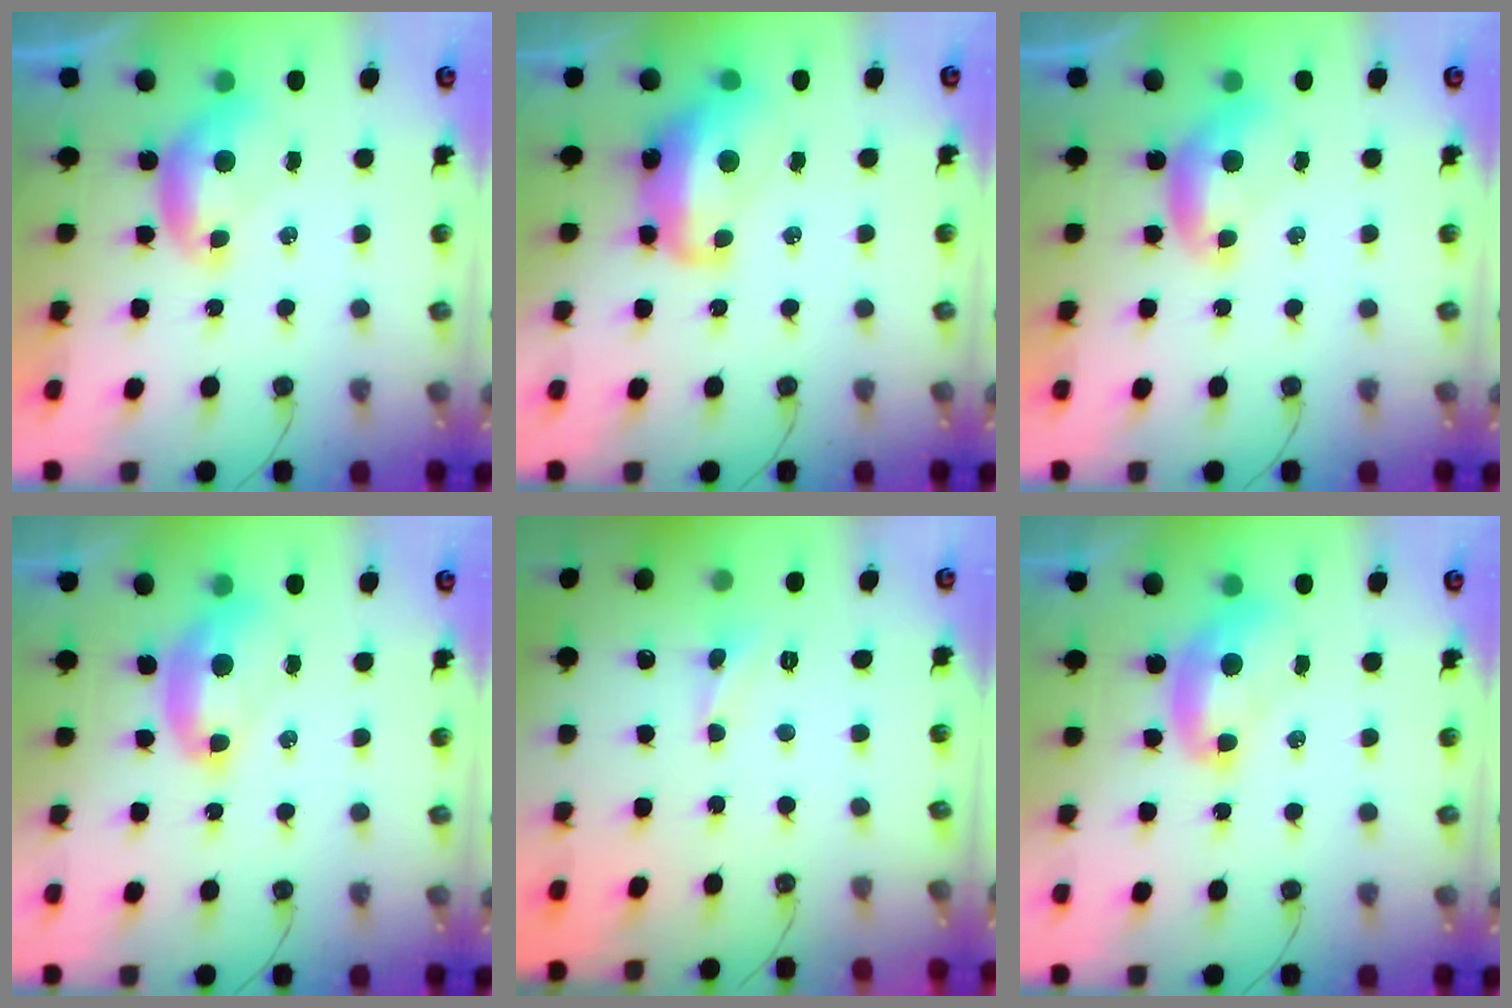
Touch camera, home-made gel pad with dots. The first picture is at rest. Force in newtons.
{"total": 6.7, "press": 6.6, "slide": 1.2}
{"total": 0.0}
{"total": 2.7, "press": 2.6, "slide": 0.6}
{"total": 1.9, "press": 1.8, "slide": 0.6}
{"total": 1.9, "press": 1.9, "slide": 0.0}